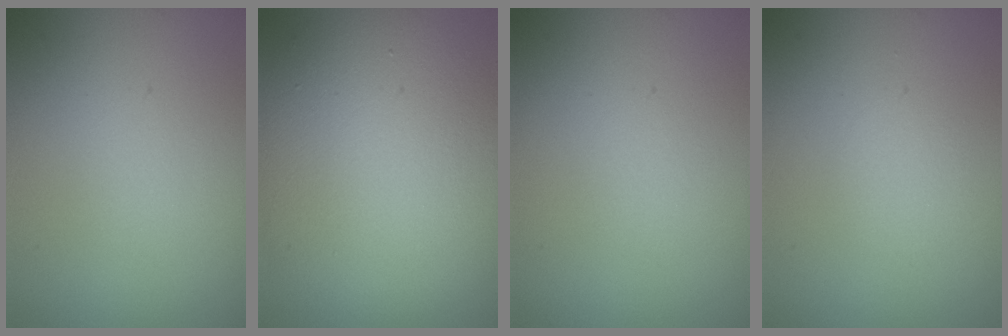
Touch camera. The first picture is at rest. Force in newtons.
{"total": 12.6, "press": 12.6, "slide": 0.9}
{"total": 0.0}
{"total": 1.0, "press": 0.9, "slide": 0.1}